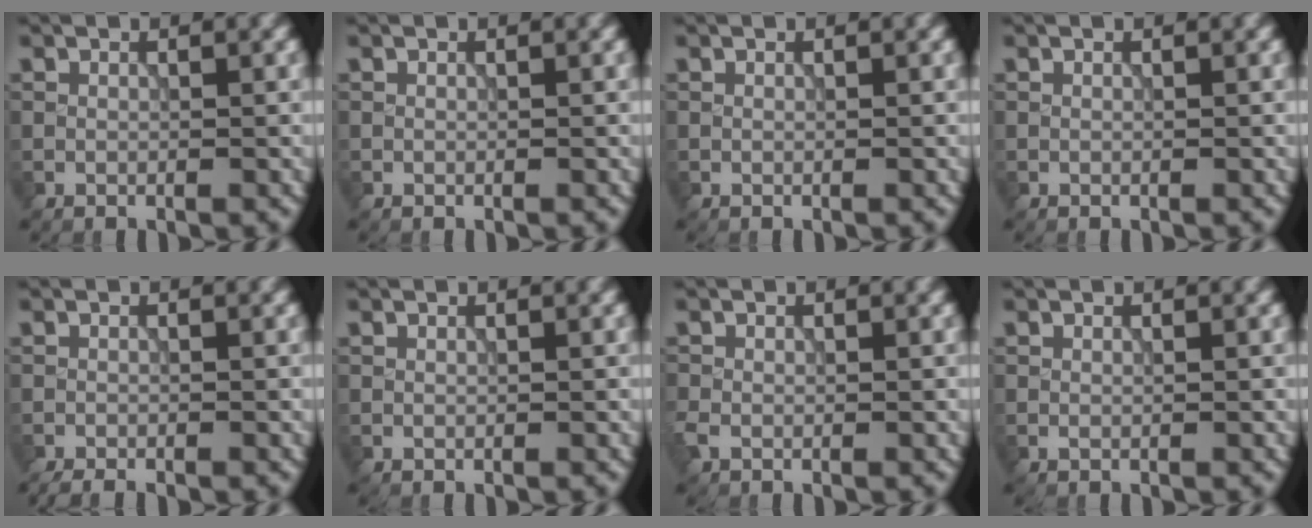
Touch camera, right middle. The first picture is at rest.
{"total": 0.0}
{"total": 0.0}
{"total": 0.0}
{"total": 2.0, "force": [-1.8, 0.3, 0.8], "torque": [-0.012, -0.005, -0.033]}
{"total": 0.0}
{"total": 1.1, "force": [-0.7, 0.8, 0.5], "torque": [-0.013, -0.001, -0.017]}
{"total": 0.0}